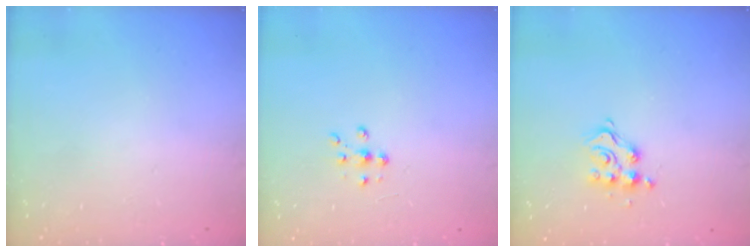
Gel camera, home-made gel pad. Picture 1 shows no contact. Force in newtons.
{"total": 7.0, "press": 7.0, "slide": 0.9}
{"total": 8.0, "press": 8.0, "slide": 0.5}